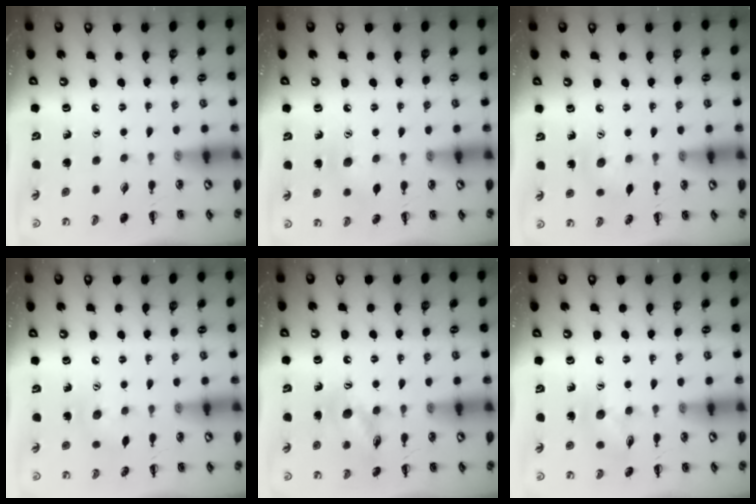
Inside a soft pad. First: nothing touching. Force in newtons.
{"total": 8.9, "press": 8.8, "slide": 1.5}
{"total": 5.2, "press": 5.1, "slide": 1.1}
{"total": 5.5, "press": 5.5, "slide": 1.0}
{"total": 11.8, "press": 11.7, "slide": 1.7}
{"total": 7.3, "press": 7.3, "slide": 0.9}